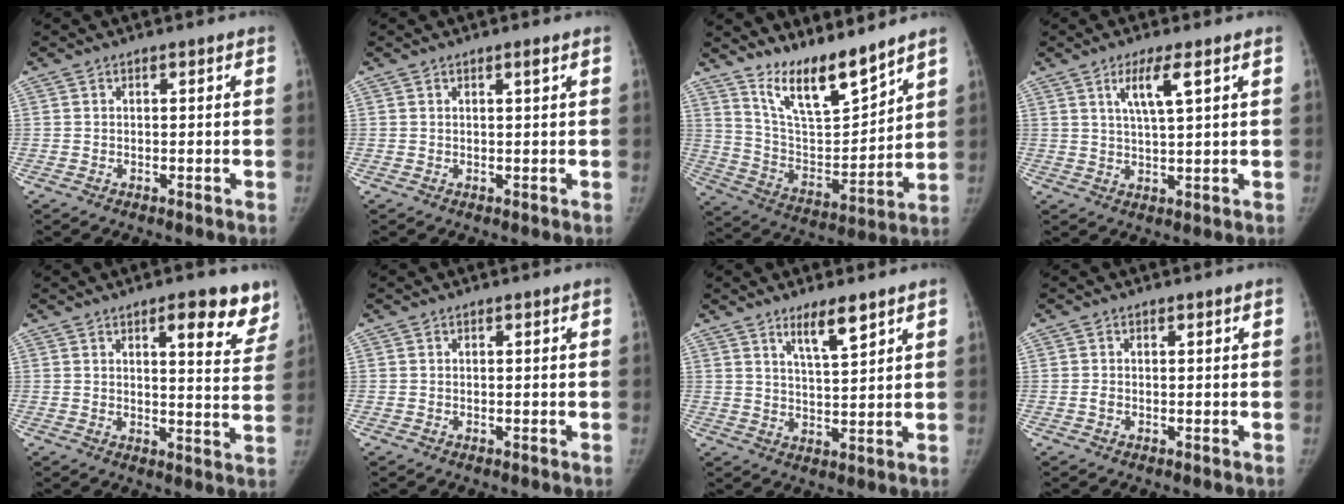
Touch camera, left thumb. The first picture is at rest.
{"total": 0.7, "force": [0.4, -0.1, 0.6], "torque": [-0.008, -0.001, 0.008]}
{"total": 13.0, "force": [10.9, 2.5, 6.5], "torque": [-0.089, -0.080, 0.211]}
{"total": 5.5, "force": [2.6, 0.5, 4.8], "torque": [-0.092, -0.014, 0.051]}
{"total": 11.0, "force": [7.4, 3.4, 7.5], "torque": [-0.051, -0.039, 0.087]}
{"total": 0.0}
{"total": 5.8, "force": [4.0, 0.9, 4.1], "torque": [-0.065, -0.031, 0.072]}
{"total": 0.7, "force": [-0.2, 0.5, 0.5], "torque": [-0.006, 0.001, -0.004]}